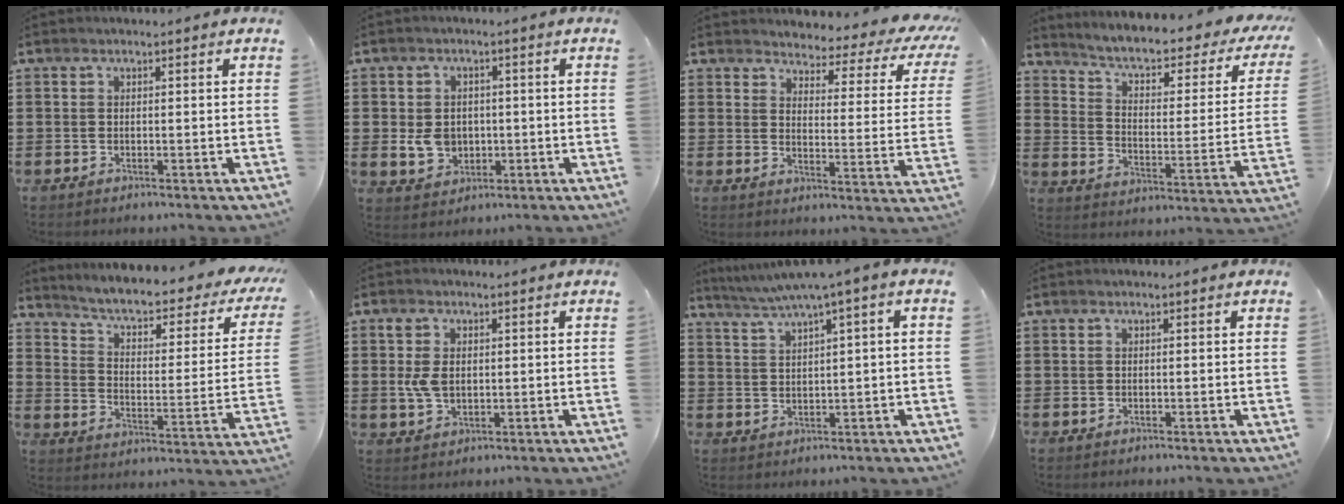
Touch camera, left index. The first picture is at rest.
{"total": 4.7, "force": [-0.4, 3.9, 2.5], "torque": [-0.047, 0.005, -0.009]}
{"total": 3.2, "force": [2.8, 1.0, 1.1], "torque": [-0.035, -0.027, 0.039]}
{"total": 4.8, "force": [3.3, 0.8, 3.4], "torque": [-0.081, -0.030, 0.047]}
{"total": 4.6, "force": [3.3, 0.7, 3.2], "torque": [-0.076, -0.033, 0.046]}
{"total": 4.5, "force": [0.4, 3.1, 3.3], "torque": [-0.091, 0.003, 0.001]}
{"total": 3.6, "force": [1.9, -0.4, 3.1], "torque": [-0.063, -0.009, 0.029]}
{"total": 0.0}